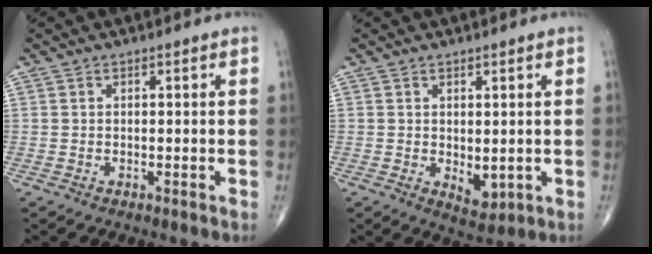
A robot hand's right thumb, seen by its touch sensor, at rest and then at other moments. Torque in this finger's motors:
{"motor_torque": [1.97, 3.04, 0.87, -0.50, 0.26]}